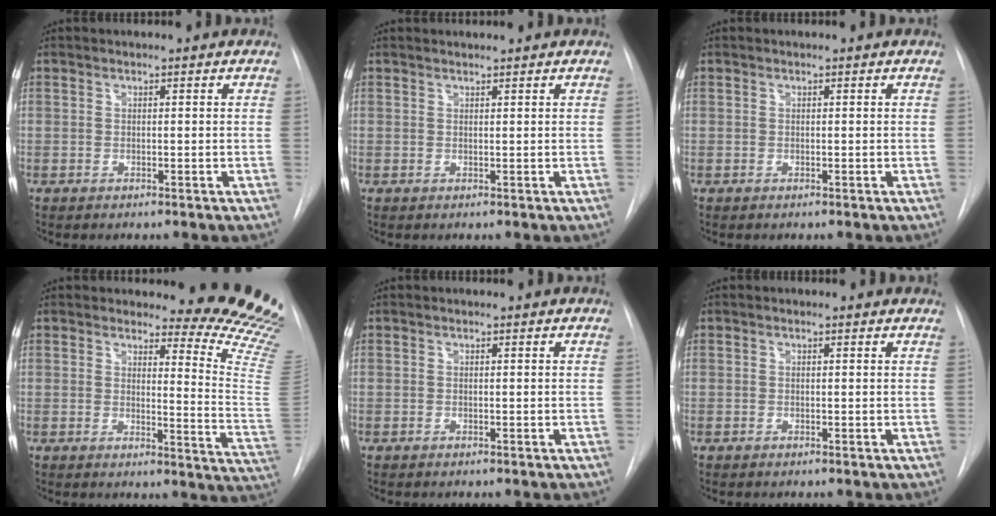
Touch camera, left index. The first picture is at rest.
{"total": 1.7, "force": [1.6, -0.2, 0.3], "torque": [-0.002, 0.015, 0.031]}
{"total": 0.0}
{"total": 14.4, "force": [14.2, -0.6, 2.8], "torque": [-0.022, -0.165, 0.137]}
{"total": 0.0}
{"total": 1.3, "force": [1.2, 0.3, 0.3], "torque": [-0.013, 0.008, 0.008]}